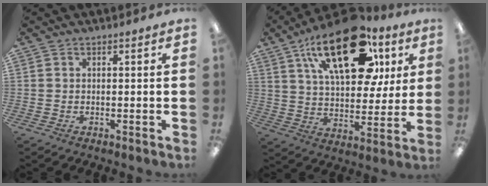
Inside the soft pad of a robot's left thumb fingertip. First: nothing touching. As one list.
[{"total": 26.8, "force": [13.0, 13.5, 19.3], "torque": [-0.283, -0.044, 0.215]}]